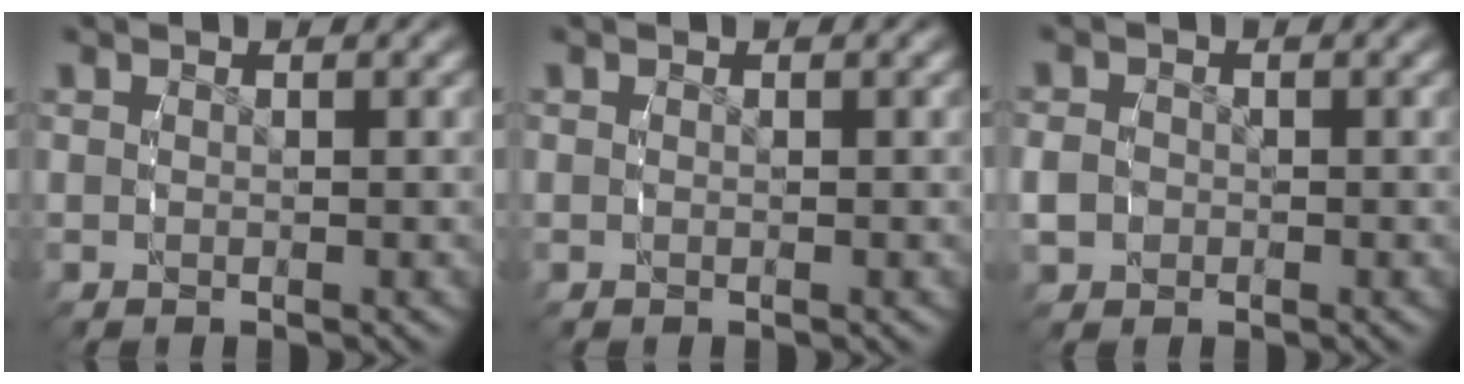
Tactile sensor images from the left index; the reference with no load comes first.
{"total": 0.0}
{"total": 2.3, "force": [-0.8, 2.1, 0.5], "torque": [-0.022, -0.001, -0.016]}